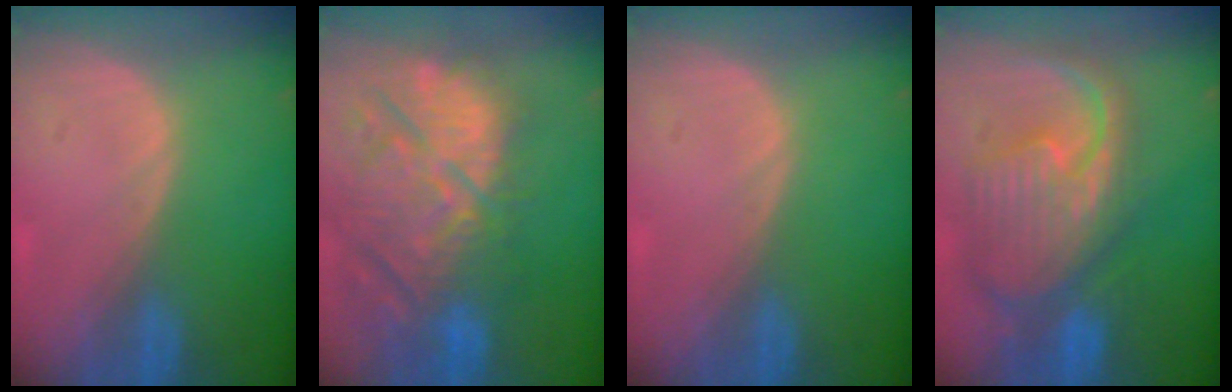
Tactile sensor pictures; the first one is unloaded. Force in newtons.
{"total": 14.4, "press": 12.6, "slide": 6.9}
{"total": 0.0}
{"total": 12.2, "press": 10.5, "slide": 6.2}